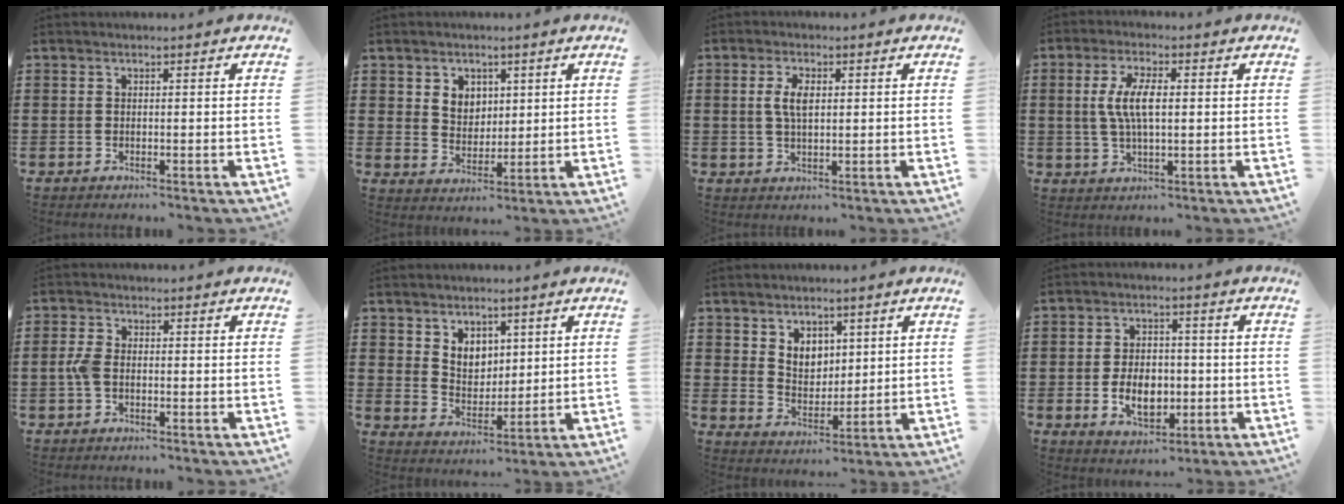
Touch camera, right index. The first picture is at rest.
{"total": 4.1, "force": [2.1, 3.4, 0.9], "torque": [-0.025, 0.008, 0.036]}
{"total": 4.3, "force": [0.8, 1.8, 3.9], "torque": [-0.080, 0.009, 0.012]}
{"total": 6.8, "force": [0.6, 2.4, 6.3], "torque": [-0.135, 0.004, 0.003]}
{"total": 2.8, "force": [-0.4, 1.6, 2.3], "torque": [-0.068, -0.005, -0.015]}
{"total": 4.9, "force": [3.1, 3.6, 1.1], "torque": [-0.032, 0.001, 0.055]}
{"total": 4.8, "force": [2.9, 3.6, 1.2], "torque": [-0.034, 0.004, 0.052]}
{"total": 6.8, "force": [-1.3, 4.6, 4.9], "torque": [-0.089, 0.000, -0.029]}